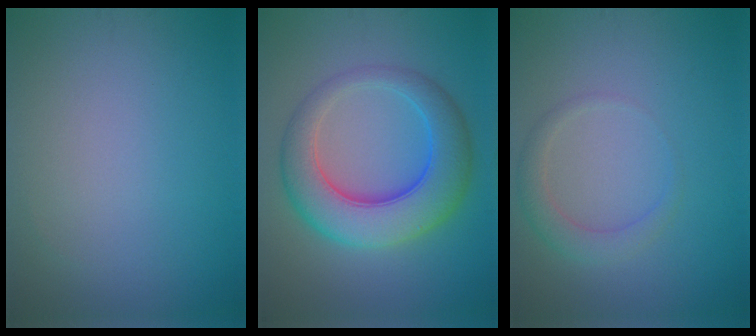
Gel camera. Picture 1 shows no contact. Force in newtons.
{"total": 8.1, "press": 8.0, "slide": 0.2}
{"total": 2.1, "press": 2.1, "slide": 0.1}